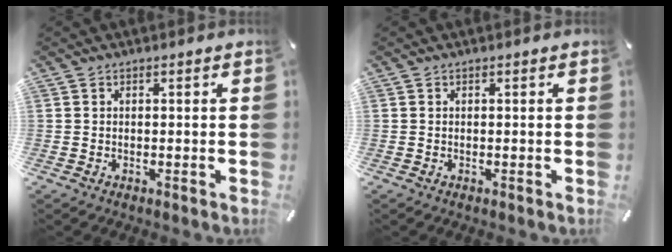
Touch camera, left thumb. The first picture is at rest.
{"total": 0.0}